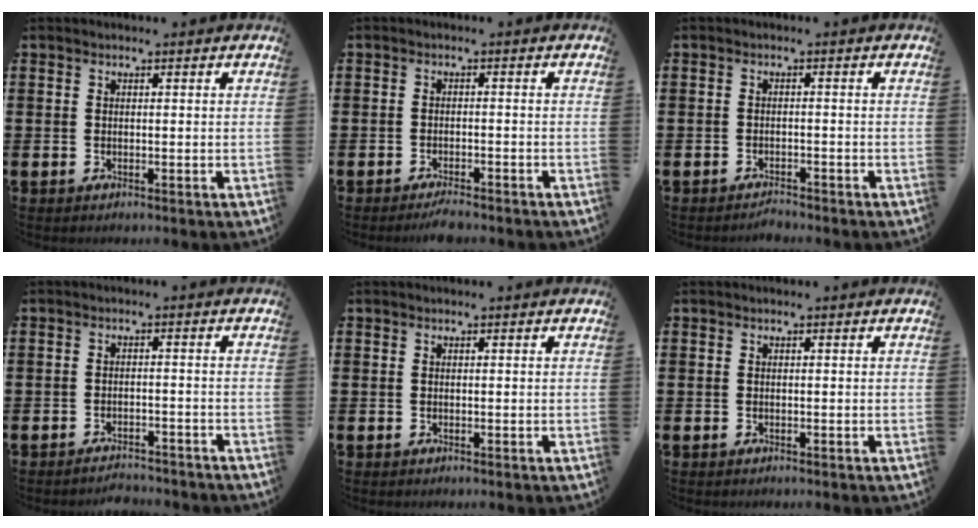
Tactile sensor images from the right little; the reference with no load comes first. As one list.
[{"total": 1.8, "force": [-1.7, 0.0, 0.6], "torque": [-0.012, 0.004, -0.033]}, {"total": 1.2, "force": [-1.2, 0.1, 0.0], "torque": [-0.005, 0.001, -0.025]}, {"total": 2.1, "force": [-2.1, 0.0, 0.0], "torque": [-0.006, 0.004, -0.046]}, {"total": 0.0}, {"total": 0.0}]